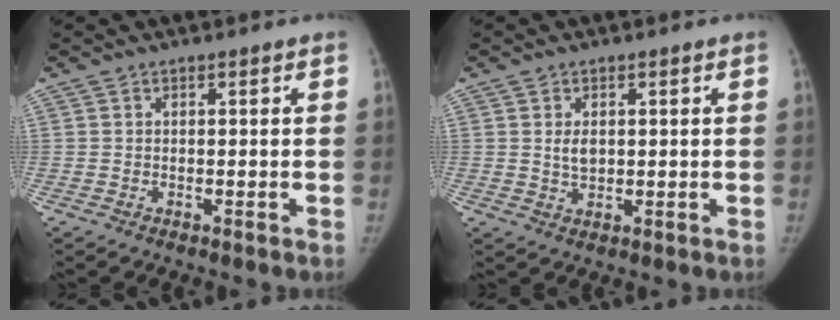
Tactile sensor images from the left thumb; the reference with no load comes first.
{"total": 2.9, "force": [0.5, 1.9, 2.2], "torque": [-0.030, -0.006, 0.013]}